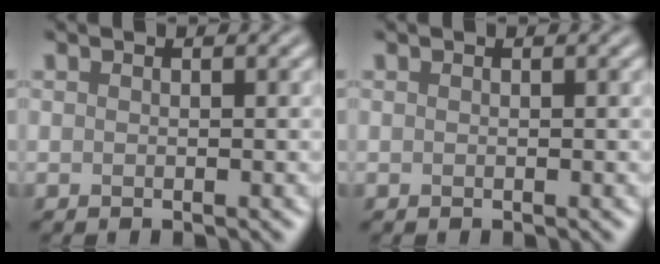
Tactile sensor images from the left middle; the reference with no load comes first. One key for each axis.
{"total": 0.0}